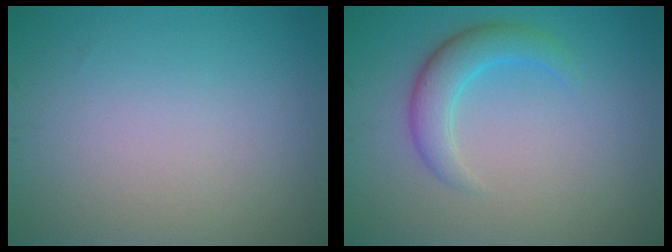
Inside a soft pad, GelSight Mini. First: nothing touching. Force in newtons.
{"total": 3.3, "press": 3.3, "slide": 0.1}